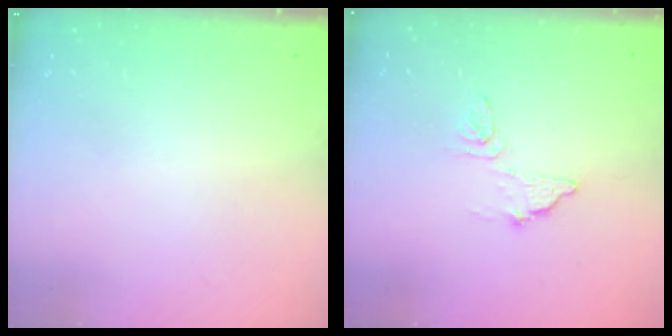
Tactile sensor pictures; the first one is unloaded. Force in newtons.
{"total": 10.0, "press": 10.0, "slide": 0.3}